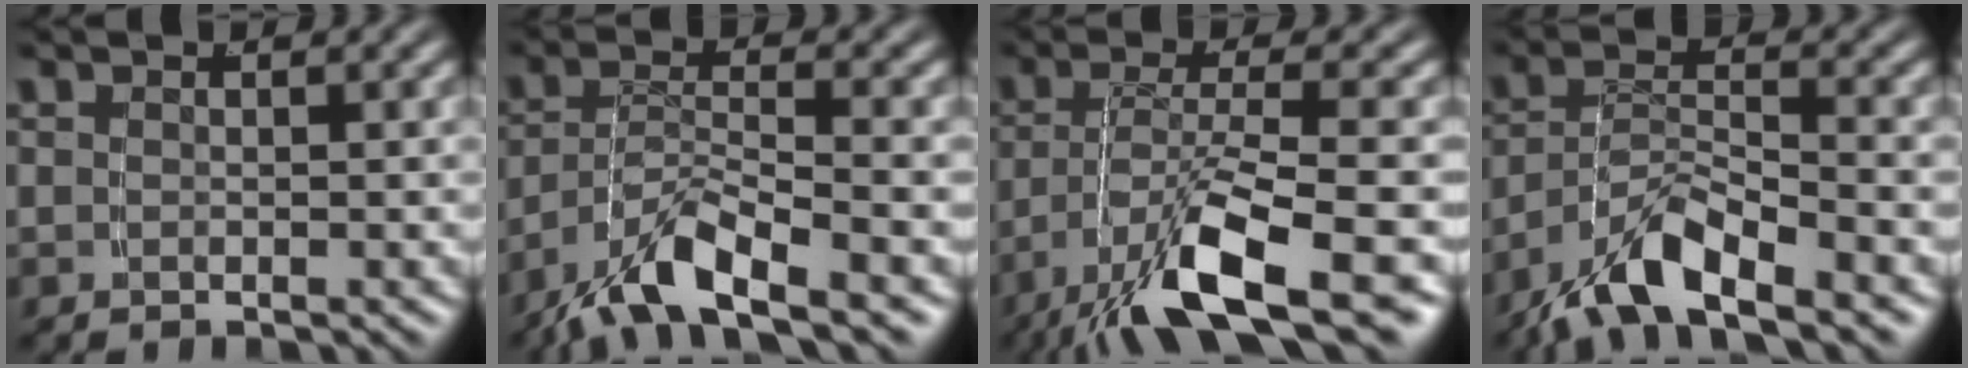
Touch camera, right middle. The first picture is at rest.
{"total": 6.1, "force": [-4.3, 1.7, 4.0], "torque": [-0.072, -0.013, -0.066]}
{"total": 7.6, "force": [-4.4, 1.5, 6.0], "torque": [-0.111, -0.016, -0.057]}
{"total": 6.0, "force": [-4.4, 2.0, 3.6], "torque": [-0.065, -0.011, -0.070]}